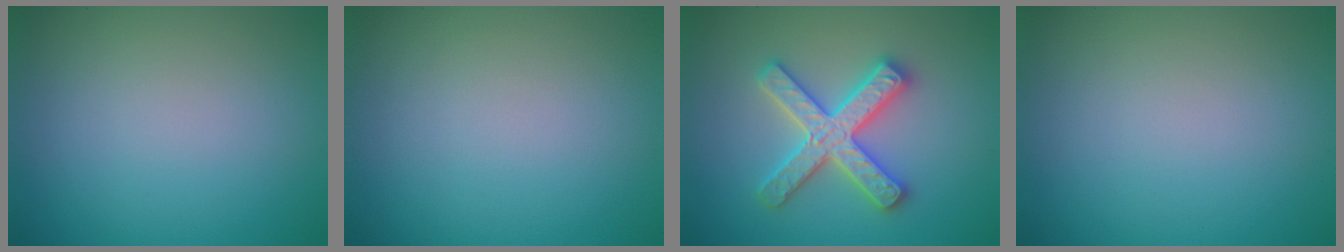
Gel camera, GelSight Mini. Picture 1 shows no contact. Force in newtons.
{"total": 0.0}
{"total": 5.0, "press": 4.9, "slide": 0.8}
{"total": 0.0}